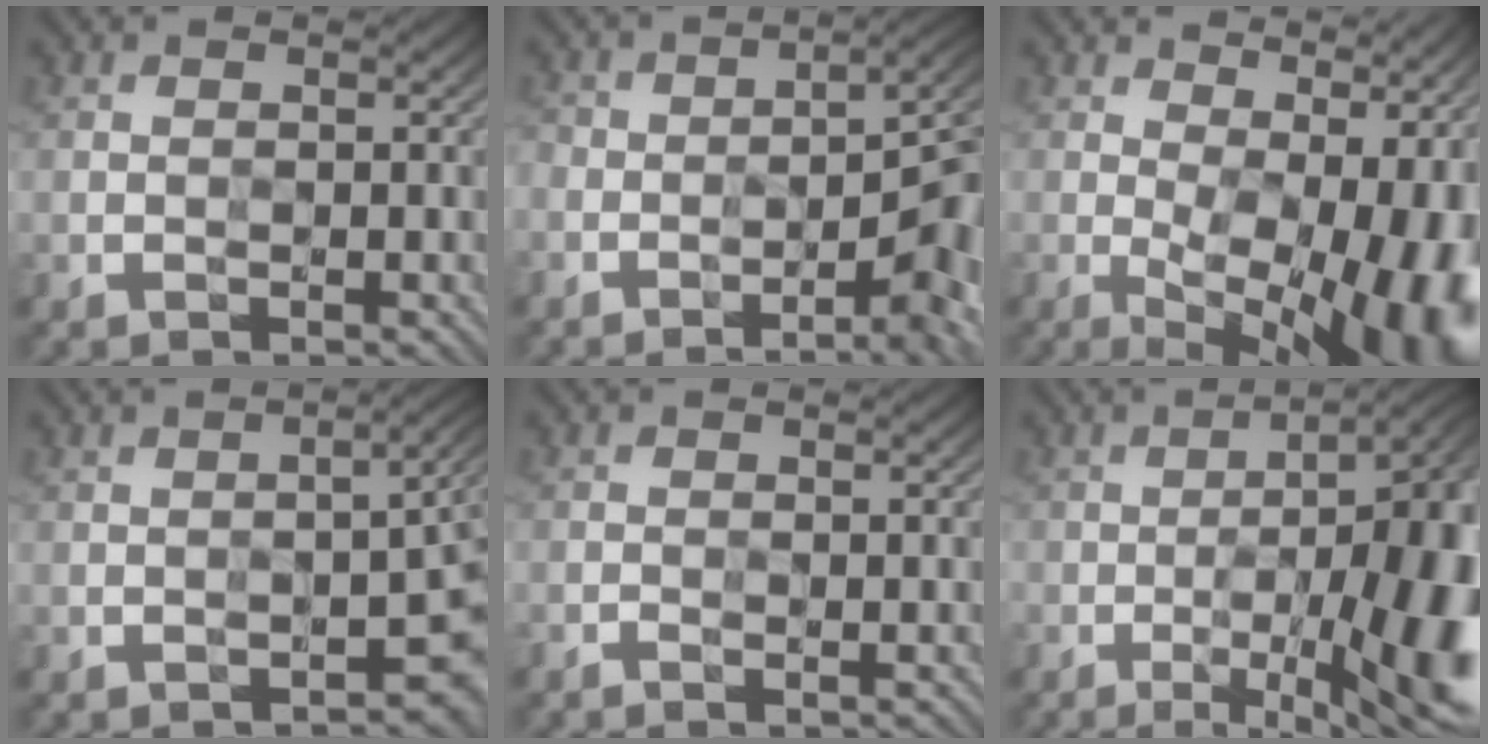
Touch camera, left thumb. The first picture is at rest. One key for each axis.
{"total": 9.7, "fx": -4.6, "fy": 3.8, "fz": 7.6, "tx": -0.086, "ty": -0.006, "tz": -0.068}
{"total": 17.4, "fx": 0.0, "fy": 8.9, "fz": 15.0, "tx": -0.175, "ty": -0.008, "tz": 0.025}
{"total": 5.3, "fx": -2.8, "fy": 1.8, "fz": 4.2, "tx": -0.048, "ty": -0.004, "tz": -0.033}
{"total": 0.9, "fx": -0.8, "fy": 0.1, "fz": 0.4, "tx": -0.007, "ty": -0.003, "tz": -0.014}
{"total": 15.6, "fx": -4.3, "fy": 4.9, "fz": 14.2, "tx": -0.183, "ty": -0.010, "tz": -0.058}